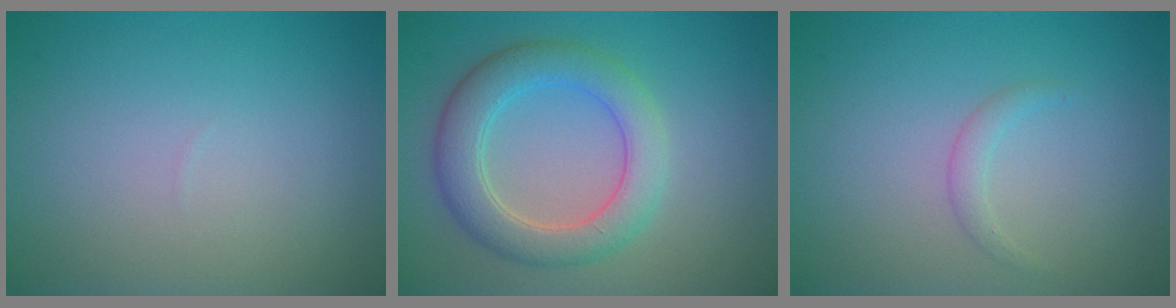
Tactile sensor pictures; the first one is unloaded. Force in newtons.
{"total": 5.2, "press": 5.2, "slide": 0.2}
{"total": 1.0, "press": 1.0, "slide": 0.1}